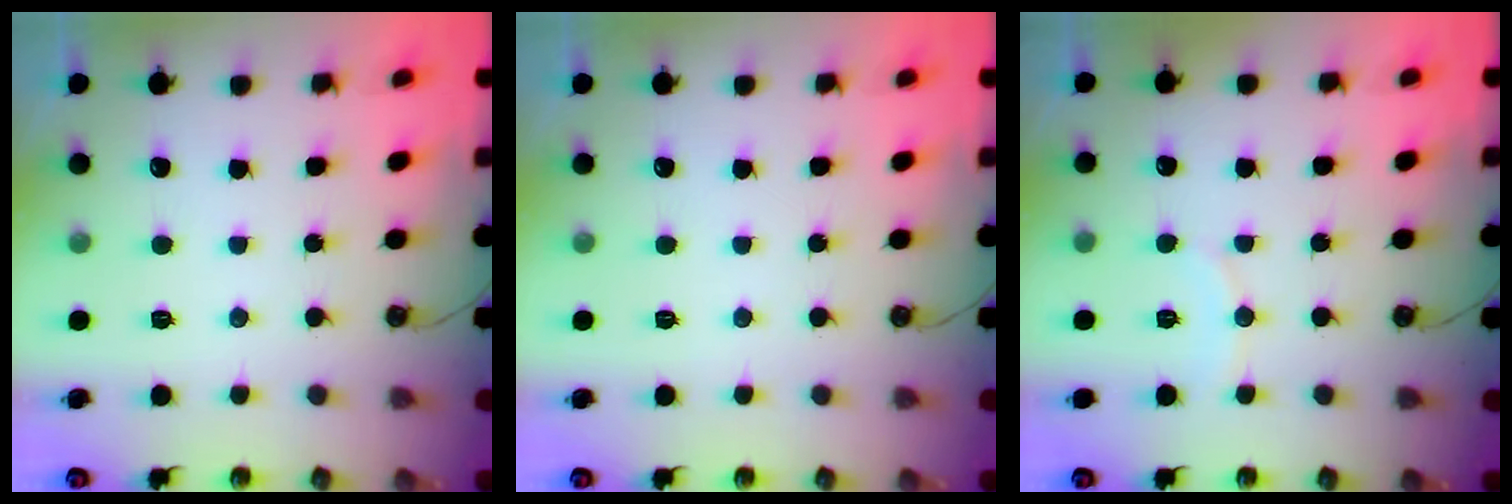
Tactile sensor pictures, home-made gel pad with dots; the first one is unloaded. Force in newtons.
{"total": 0.0}
{"total": 4.5, "press": 4.5, "slide": 0.6}